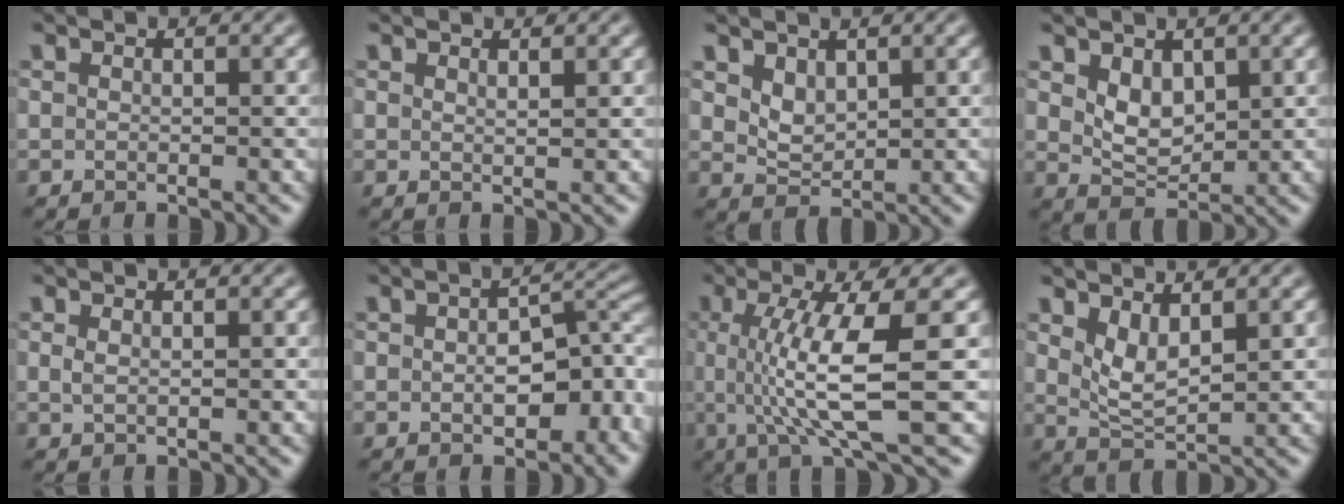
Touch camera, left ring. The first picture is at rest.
{"total": 0.8, "force": [0.7, 0.1, 0.3], "torque": [0.000, 0.000, 0.012]}
{"total": 2.0, "force": [1.2, 1.3, 1.1], "torque": [-0.024, -0.007, 0.030]}
{"total": 2.8, "force": [1.1, 1.8, 1.8], "torque": [-0.036, -0.009, 0.030]}
{"total": 0.8, "force": [0.2, 0.3, 0.7], "torque": [-0.016, 0.000, 0.005]}
{"total": 7.0, "force": [-1.4, 4.1, 5.6], "torque": [-0.076, -0.004, -0.017]}
{"total": 8.1, "force": [0.2, 1.7, 7.9], "torque": [-0.127, -0.004, 0.006]}
{"total": 2.8, "force": [1.5, 1.0, 2.1], "torque": [-0.047, -0.010, 0.036]}